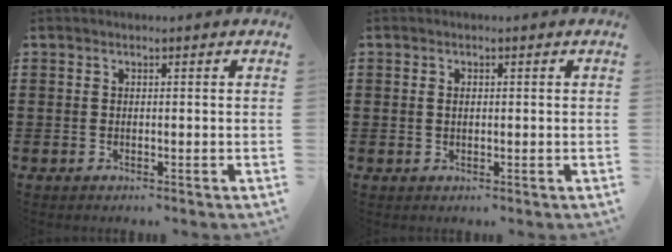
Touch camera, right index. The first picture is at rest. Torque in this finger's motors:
{"motor_torque": [-0.91, 1.22, -0.02, -0.01]}